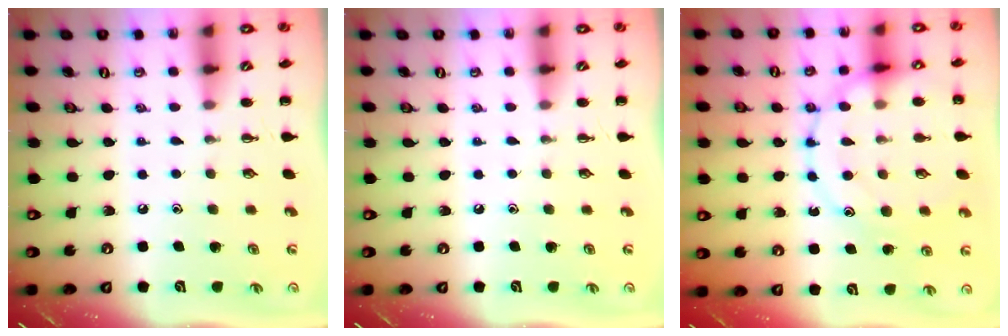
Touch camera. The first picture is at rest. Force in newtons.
{"total": 0.0}
{"total": 16.3, "press": 16.3, "slide": 0.6}